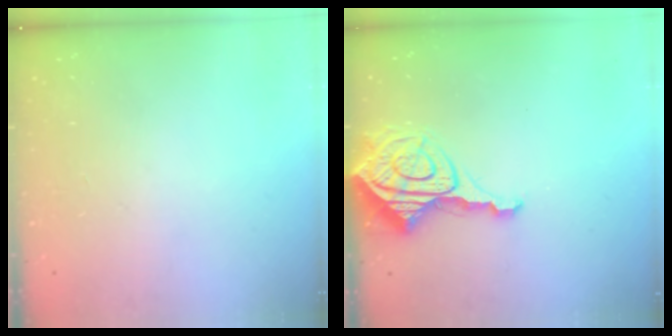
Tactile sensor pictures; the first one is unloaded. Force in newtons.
{"total": 11.8, "press": 11.7, "slide": 1.2}